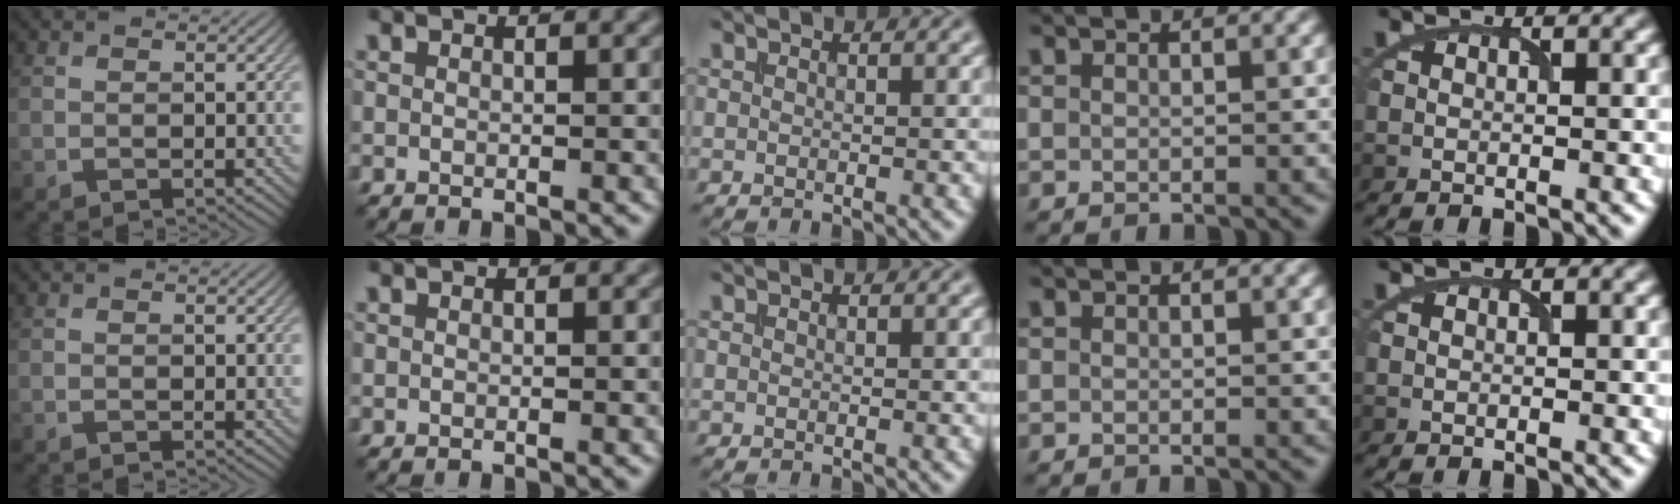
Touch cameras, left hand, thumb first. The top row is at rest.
{}